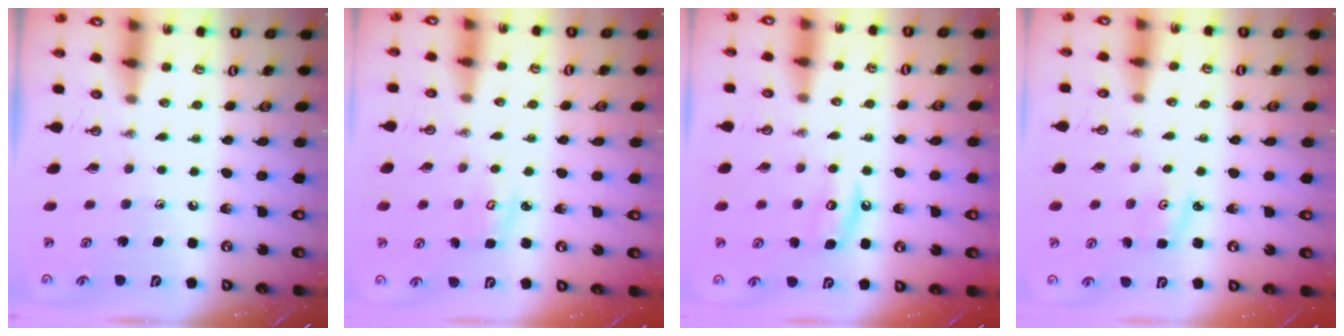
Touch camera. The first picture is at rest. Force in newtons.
{"total": 2.8, "press": 2.8, "slide": 0.2}
{"total": 6.0, "press": 6.0, "slide": 0.6}
{"total": 2.7, "press": 2.6, "slide": 0.4}